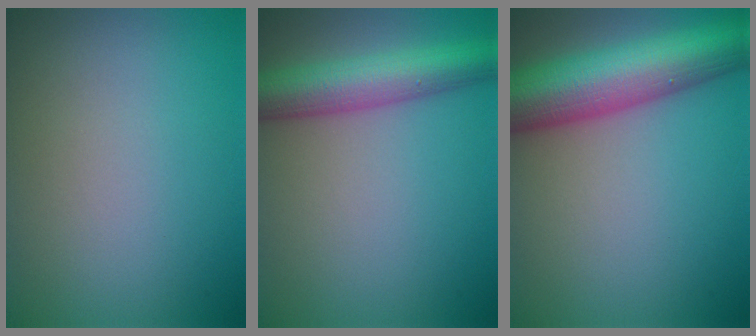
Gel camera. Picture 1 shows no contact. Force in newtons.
{"total": 6.1, "press": 6.1, "slide": 0.1}
{"total": 10.8, "press": 10.8, "slide": 0.1}